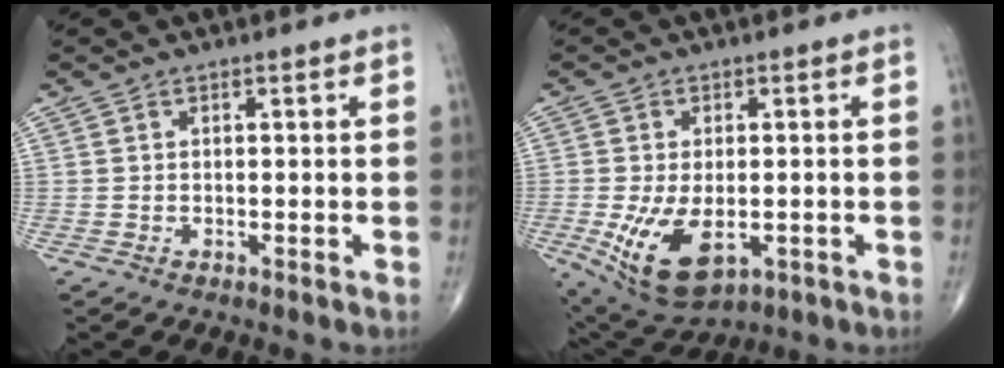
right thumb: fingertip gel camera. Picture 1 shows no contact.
{"total": 11.3, "force": [-2.9, 6.2, 9.0], "torque": [-0.159, -0.010, -0.031]}